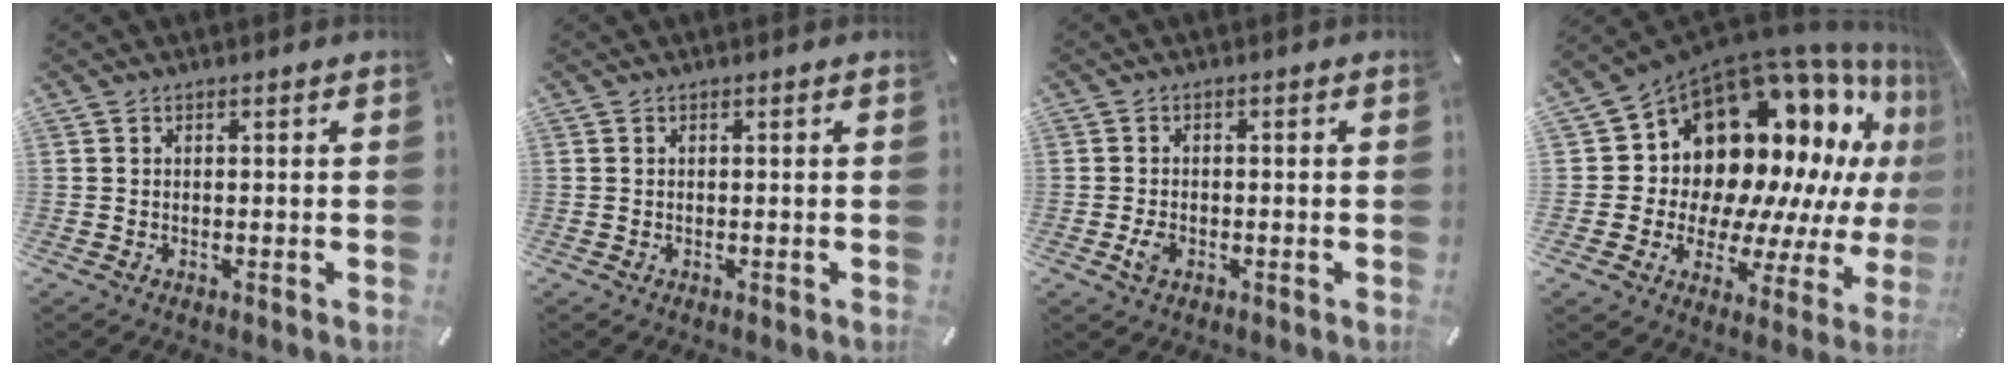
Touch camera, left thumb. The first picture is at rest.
{"total": 0.0}
{"total": 2.8, "force": [-0.9, 2.0, 1.8], "torque": [-0.046, -0.002, -0.020]}
{"total": 18.7, "force": [10.9, 12.6, 8.4], "torque": [-0.099, -0.136, 0.218]}